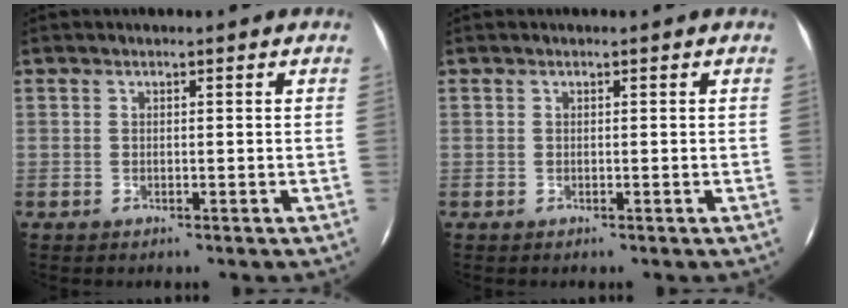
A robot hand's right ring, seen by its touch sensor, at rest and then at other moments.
{"total": 0.0}